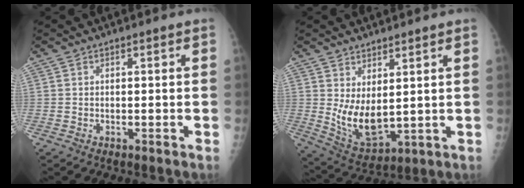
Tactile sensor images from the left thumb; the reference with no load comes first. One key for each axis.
{"total": 9.2, "fx": 2.4, "fy": 4.2, "fz": 7.8, "tx": -0.128, "ty": -0.036, "tz": 0.063}